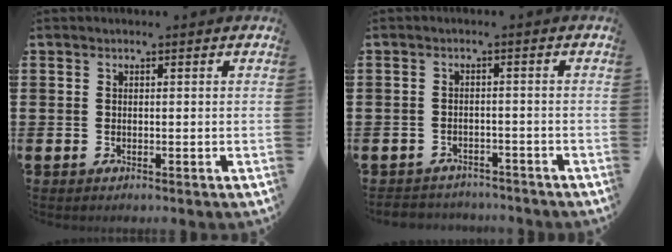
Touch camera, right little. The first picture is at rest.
{"total": 1.7, "force": [-1.7, 0.3, -0.4], "torque": [-0.001, 0.004, -0.039]}